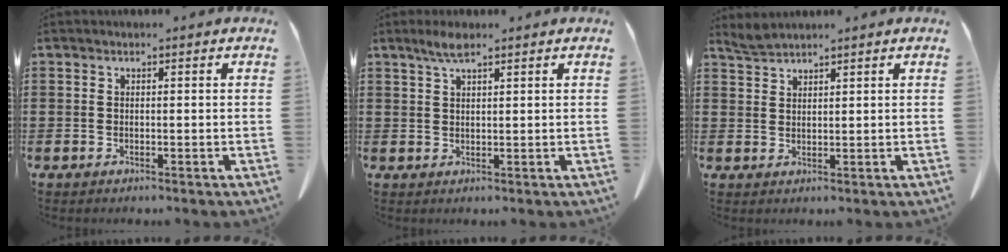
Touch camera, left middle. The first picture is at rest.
{"total": 2.8, "force": [1.8, 0.6, 2.0], "torque": [-0.043, 0.003, 0.032]}
{"total": 1.8, "force": [1.8, 0.1, 0.4], "torque": [-0.014, 0.003, 0.035]}